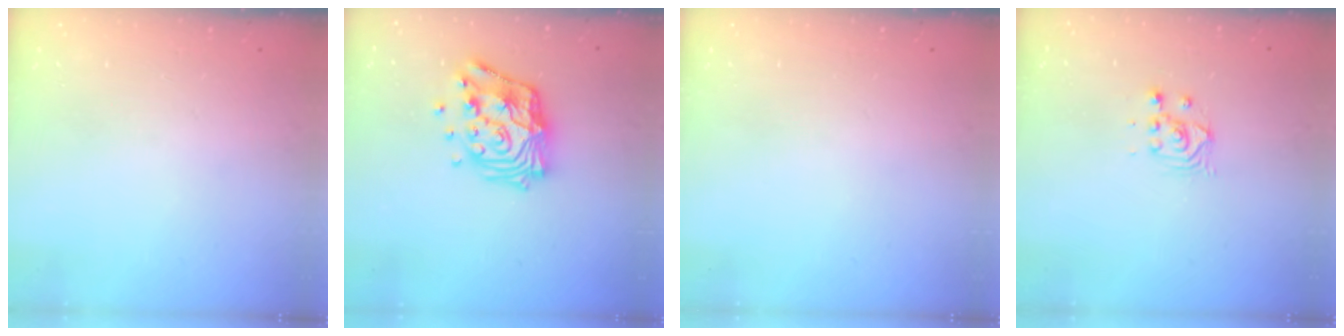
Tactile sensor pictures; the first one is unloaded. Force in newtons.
{"total": 15.7, "press": 15.7, "slide": 1.4}
{"total": 0.0}
{"total": 2.9, "press": 2.9, "slide": 0.1}